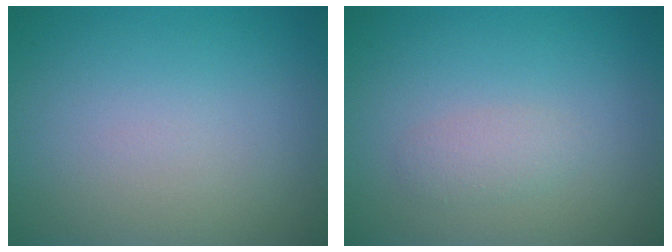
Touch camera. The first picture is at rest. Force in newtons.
{"total": 1.4, "press": 1.4, "slide": 0.1}